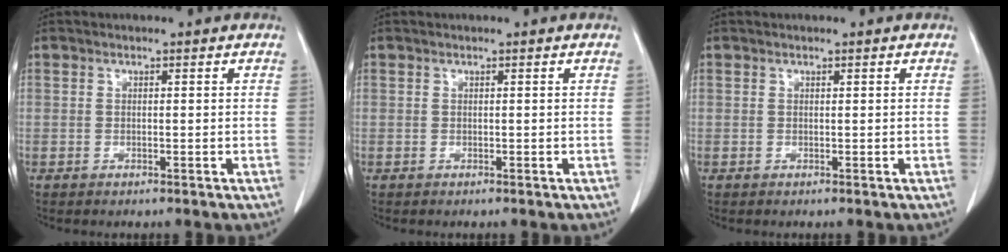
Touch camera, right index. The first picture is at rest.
{"total": 0.0}
{"total": 0.0}